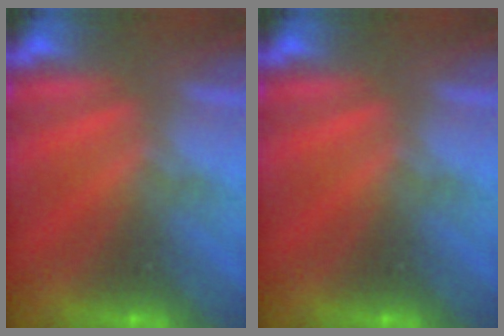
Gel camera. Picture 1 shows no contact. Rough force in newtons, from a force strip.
{"total": 0.0}